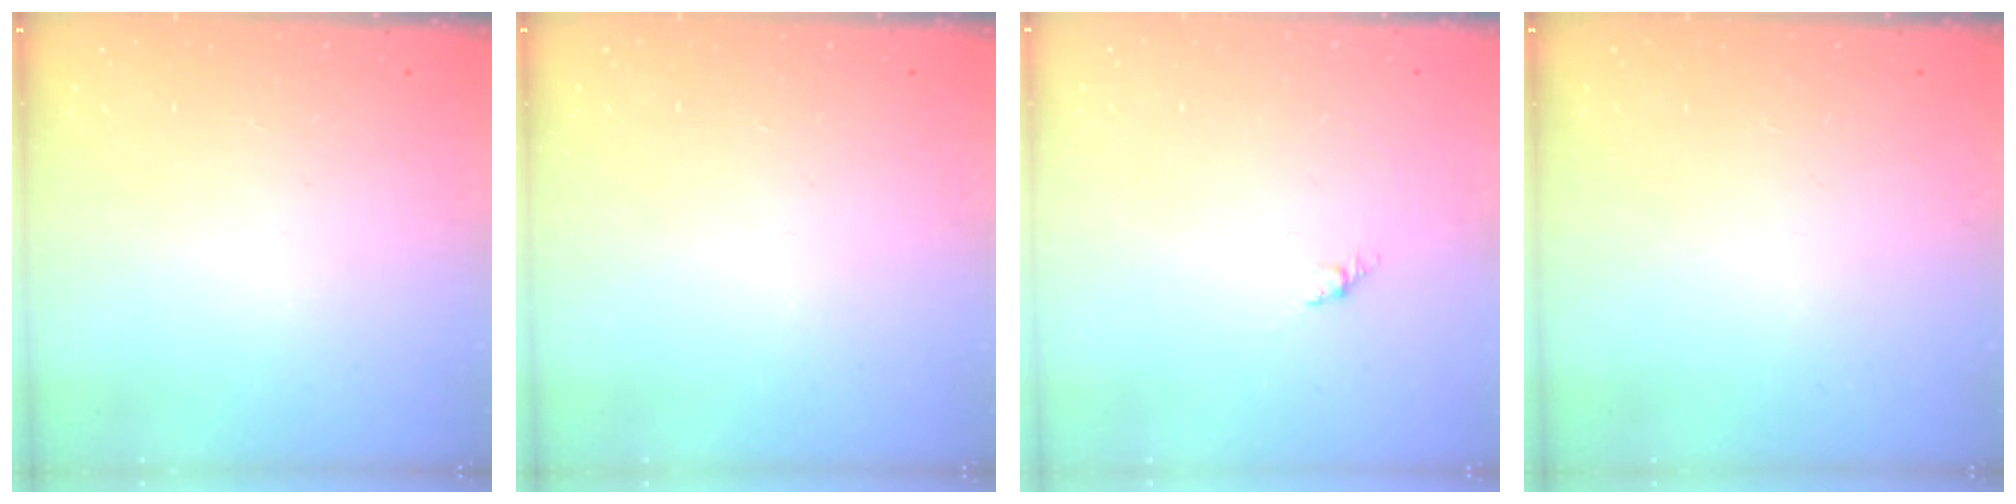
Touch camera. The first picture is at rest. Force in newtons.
{"total": 0.0}
{"total": 2.7, "press": 2.6, "slide": 0.7}
{"total": 0.0}